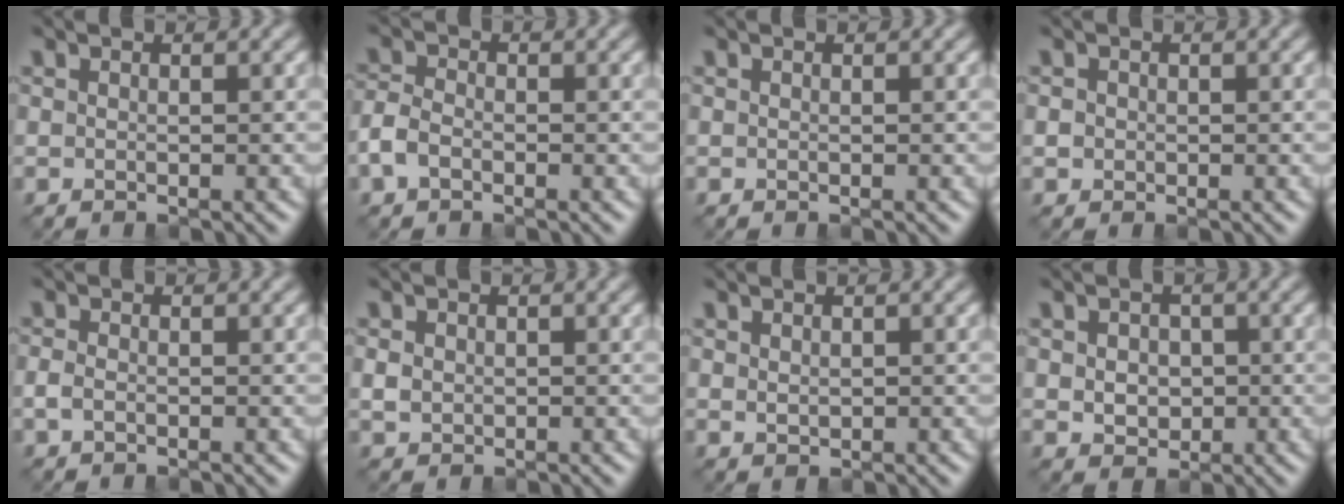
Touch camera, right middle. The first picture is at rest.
{"total": 2.4, "force": [-1.1, 1.5, 1.5], "torque": [-0.033, 0.004, -0.033]}
{"total": 0.0}
{"total": 0.8, "force": [-0.1, 0.8, 0.2], "torque": [-0.001, -0.002, -0.004]}
{"total": 1.1, "force": [-0.4, 0.7, 0.7], "torque": [-0.018, -0.001, -0.010]}
{"total": 1.4, "force": [0.1, 1.3, 0.7], "torque": [-0.014, -0.002, 0.001]}
{"total": 0.9, "force": [0.3, 0.7, 0.5], "torque": [-0.010, -0.003, 0.011]}
{"total": 3.2, "force": [0.1, 2.6, 1.9], "torque": [-0.024, -0.002, -0.003]}